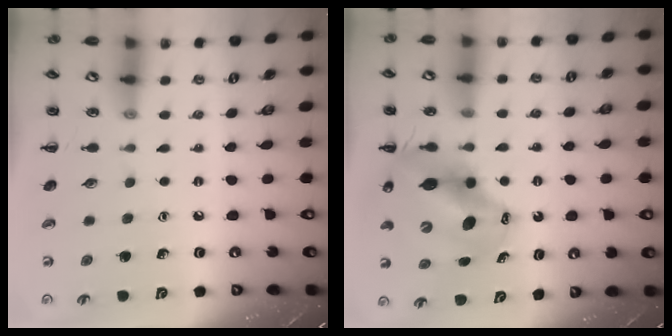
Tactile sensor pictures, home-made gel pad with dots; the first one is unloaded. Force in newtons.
{"total": 12.5, "press": 12.1, "slide": 3.0}